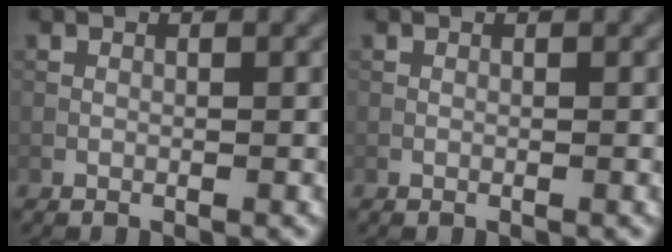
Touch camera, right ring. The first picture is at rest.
{"total": 0.0}